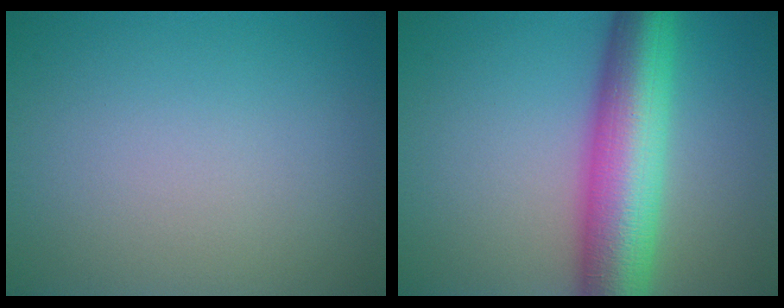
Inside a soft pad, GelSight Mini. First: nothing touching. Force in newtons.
{"total": 10.2, "press": 10.2, "slide": 0.3}